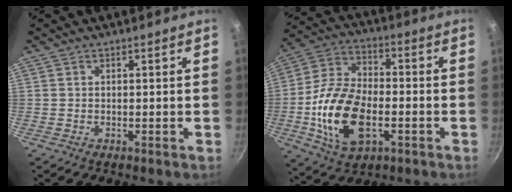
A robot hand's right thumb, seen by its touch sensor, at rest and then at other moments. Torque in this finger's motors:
{"motor_torque": [-0.01, 1.07, 1.42, 0.02, 0.14]}